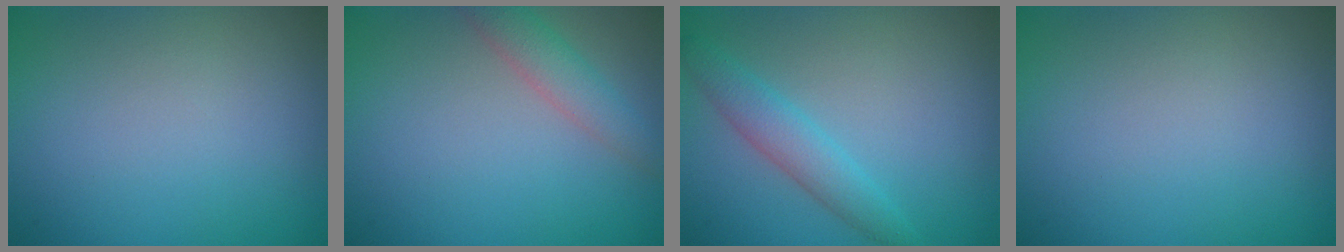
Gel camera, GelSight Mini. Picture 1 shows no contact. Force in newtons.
{"total": 2.4, "press": 2.4, "slide": 0.1}
{"total": 2.7, "press": 2.7, "slide": 0.1}
{"total": 0.0}